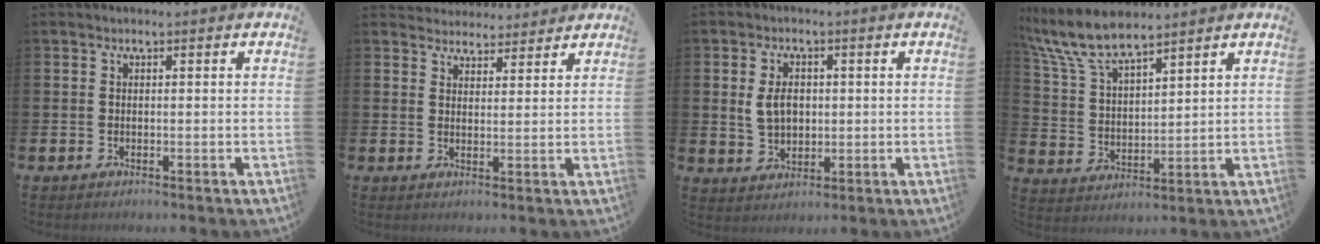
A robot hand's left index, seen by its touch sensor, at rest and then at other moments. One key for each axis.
{"total": 3.5, "fx": 3.4, "fy": 0.9, "fz": -0.5, "tx": 0.003, "ty": -0.019, "tz": 0.061}
{"total": 4.3, "fx": 1.0, "fy": 3.0, "fz": 2.9, "tx": -0.040, "ty": 0.004, "tz": 0.011}
{"total": 8.9, "fx": 7.9, "fy": 2.0, "fz": 3.6, "tx": -0.100, "ty": -0.026, "tz": 0.146}